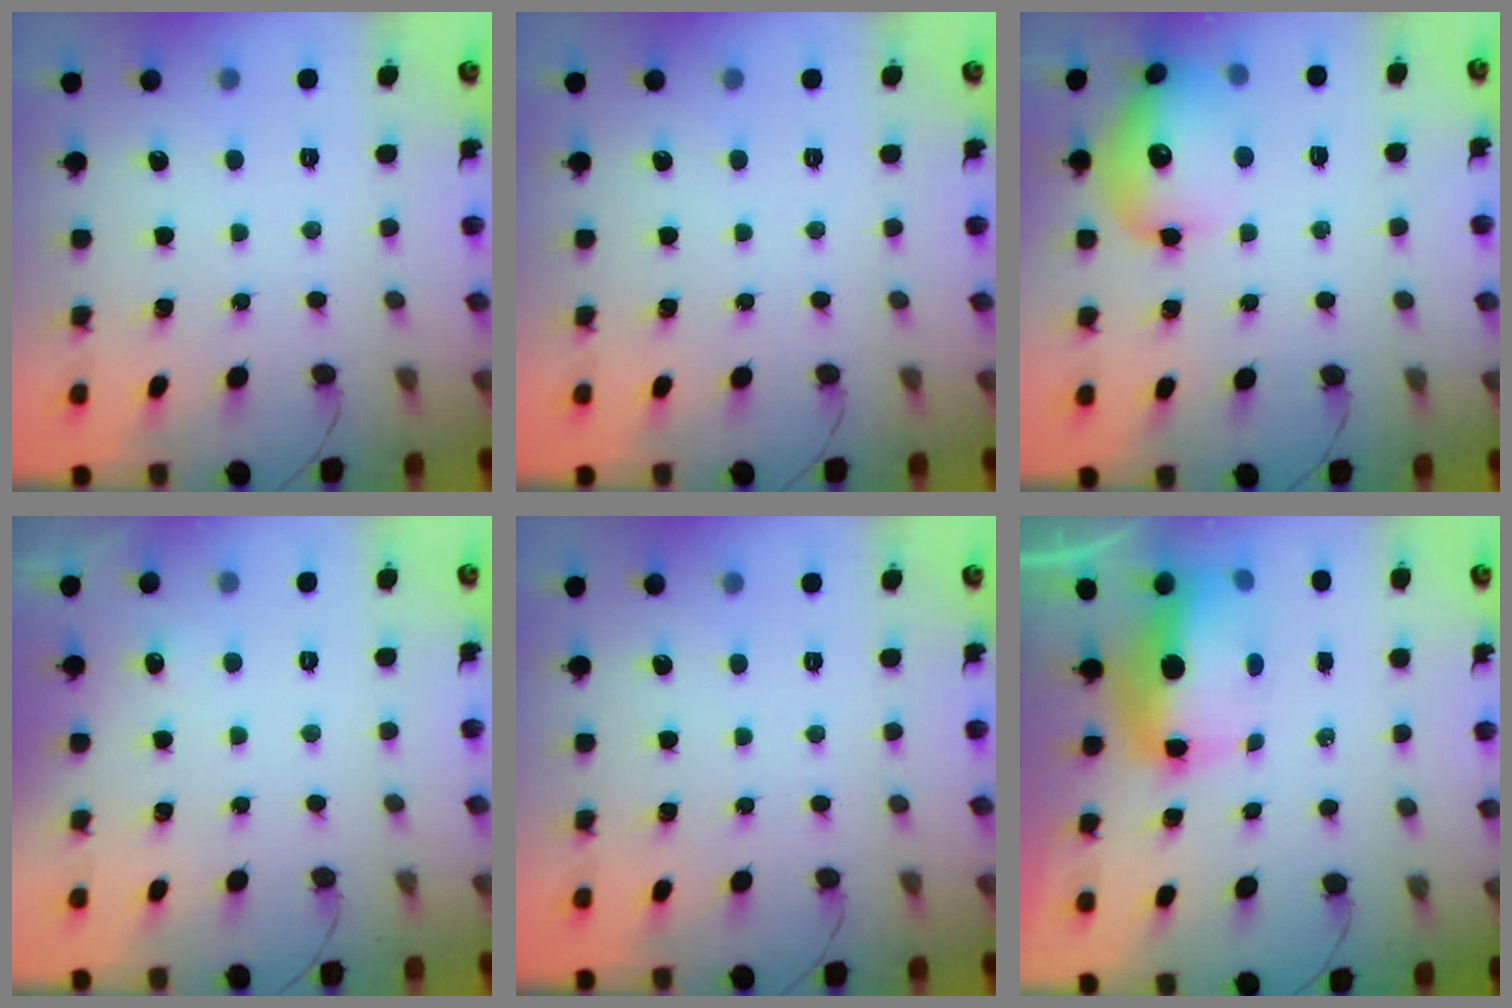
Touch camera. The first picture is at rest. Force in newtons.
{"total": 0.0}
{"total": 15.2, "press": 15.0, "slide": 2.0}
{"total": 2.5, "press": 2.2, "slide": 1.1}
{"total": 0.0}
{"total": 10.6, "press": 10.4, "slide": 2.2}